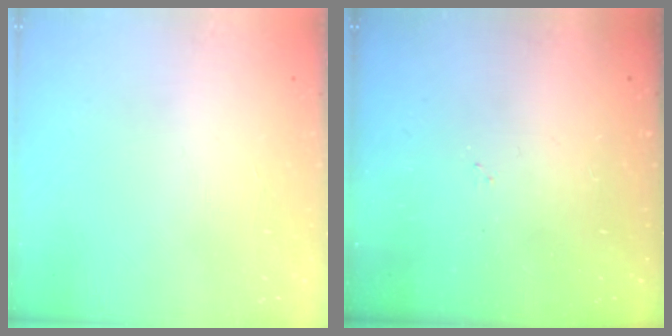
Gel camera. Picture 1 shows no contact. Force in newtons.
{"total": 3.1, "press": 3.1, "slide": 0.5}